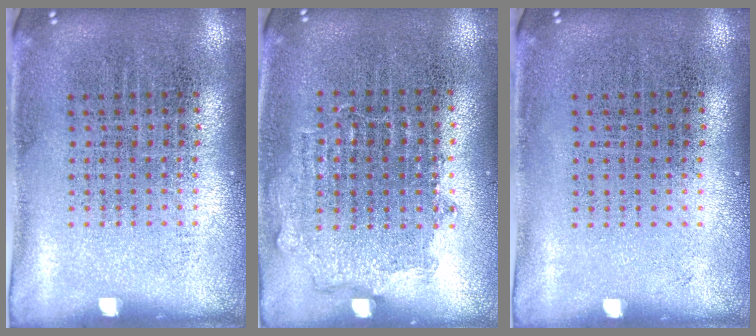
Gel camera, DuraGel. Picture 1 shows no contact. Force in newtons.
{"total": 0.9, "press": 0.8, "slide": 0.4}
{"total": 0.0}